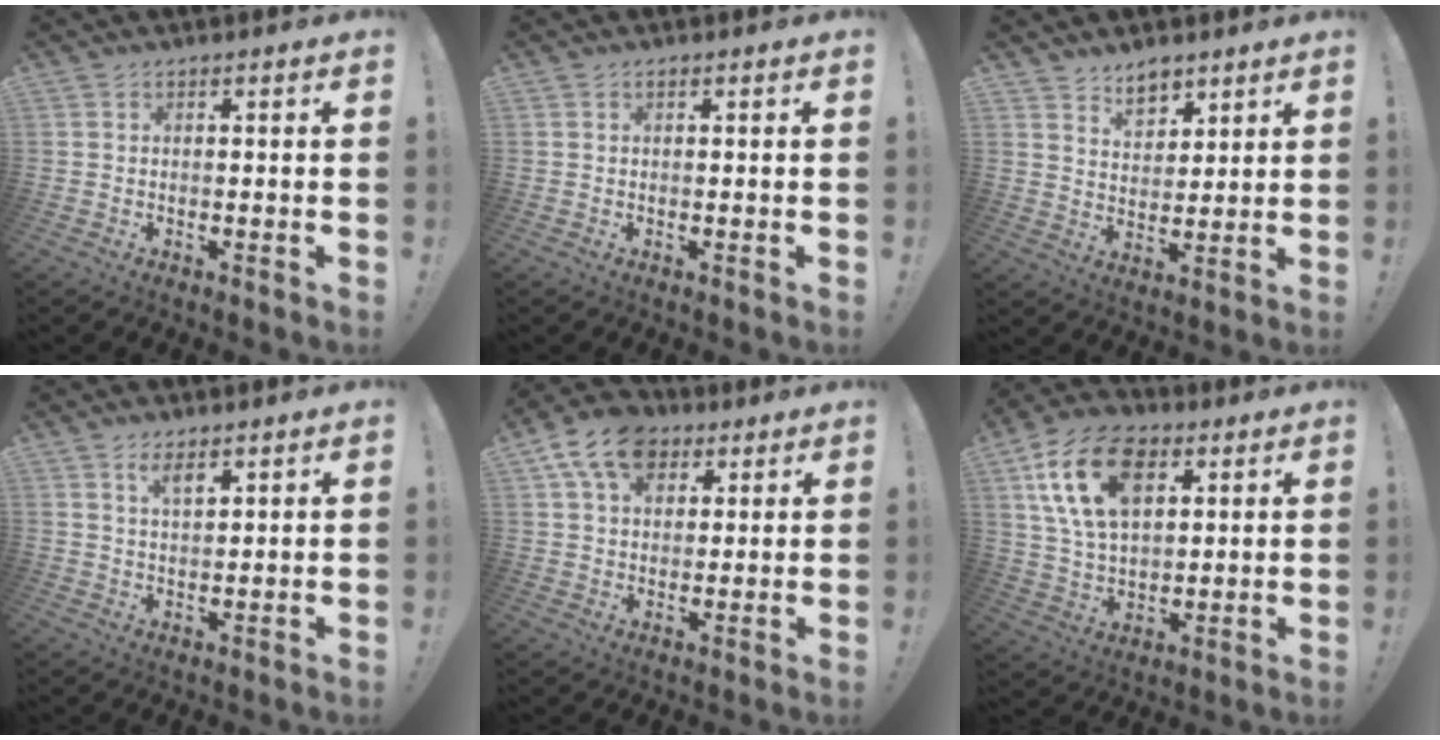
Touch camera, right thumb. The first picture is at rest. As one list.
[{"total": 0.0}, {"total": 7.2, "force": [5.6, 4.0, 2.3], "torque": [-0.031, -0.039, 0.105]}, {"total": 4.3, "force": [2.8, 1.5, 2.9], "torque": [-0.047, -0.014, 0.046]}, {"total": 13.5, "force": [6.3, 9.5, 7.2], "torque": [-0.116, -0.019, 0.122]}, {"total": 19.3, "force": [7.8, 12.3, 12.7], "torque": [-0.231, -0.021, 0.141]}]